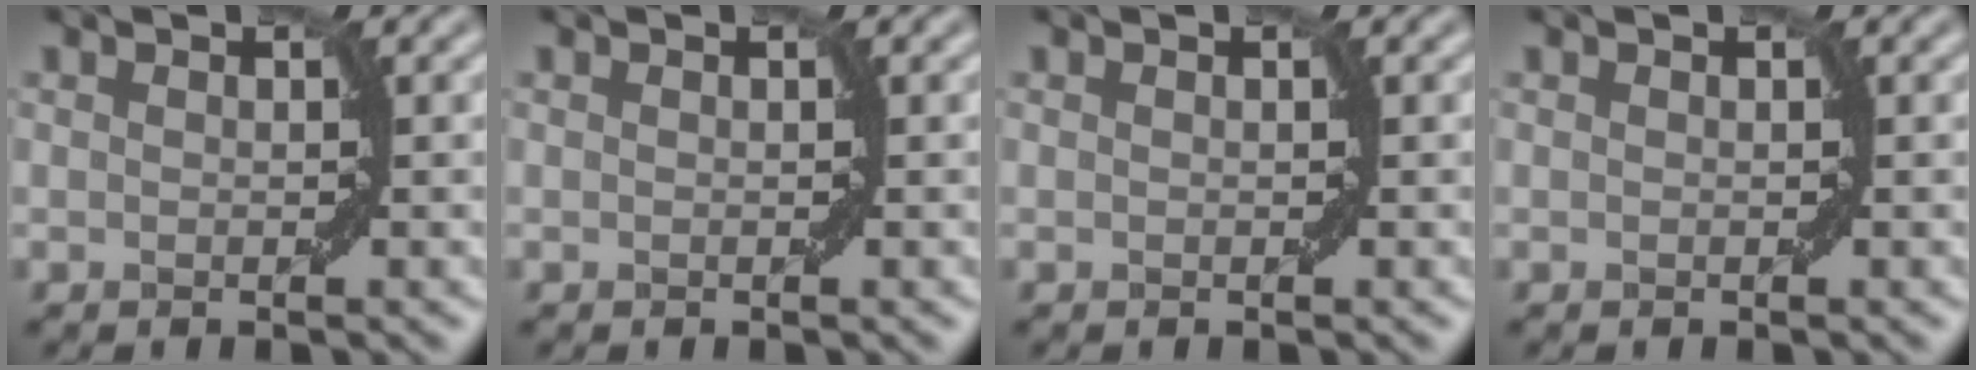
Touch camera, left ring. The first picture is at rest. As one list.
[{"total": 0.0}, {"total": 0.0}, {"total": 0.0}]